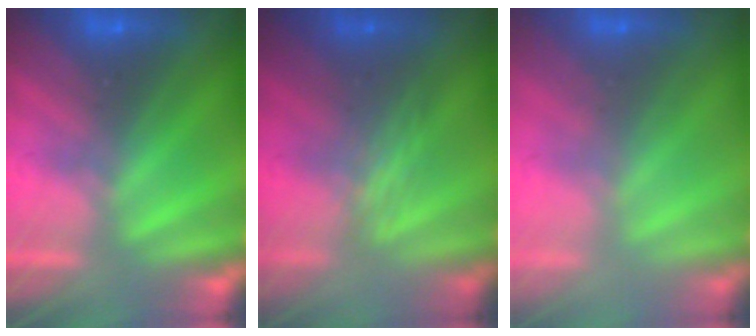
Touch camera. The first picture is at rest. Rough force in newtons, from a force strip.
{"total": 2.4}
{"total": 2.3}